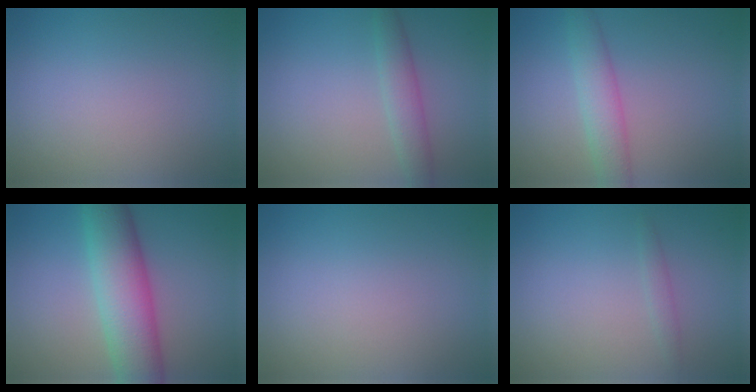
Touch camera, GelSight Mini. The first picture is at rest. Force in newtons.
{"total": 2.5, "press": 2.5, "slide": 0.1}
{"total": 3.3, "press": 3.3, "slide": 0.0}
{"total": 8.3, "press": 8.3, "slide": 0.3}
{"total": 0.0}
{"total": 0.9, "press": 0.9, "slide": 0.0}